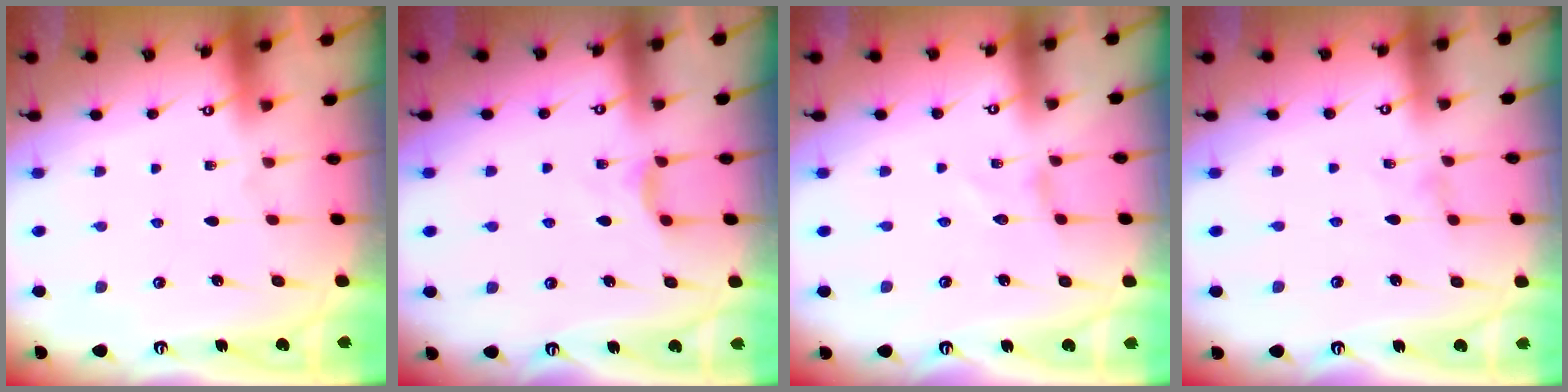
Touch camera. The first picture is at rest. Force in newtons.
{"total": 4.6, "press": 4.5, "slide": 0.7}
{"total": 0.0}
{"total": 0.0}